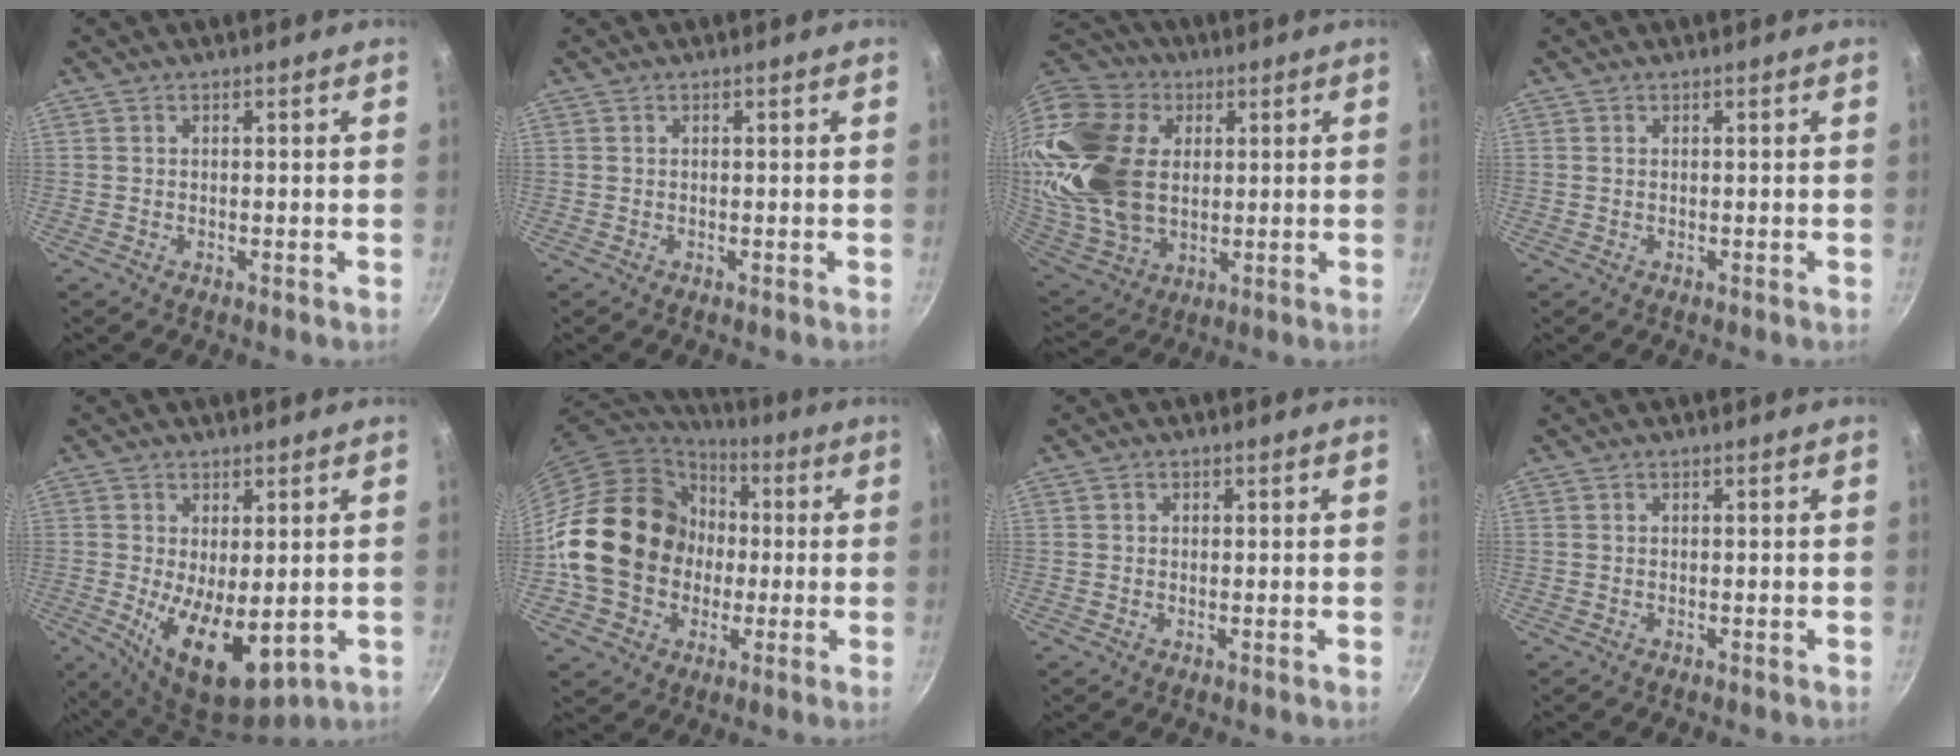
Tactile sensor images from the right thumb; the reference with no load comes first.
{"total": 0.0}
{"total": 27.4, "force": [5.5, 19.2, 18.8], "torque": [-0.388, 0.001, 0.111]}
{"total": 0.0}
{"total": 12.3, "force": [-1.3, 6.2, 10.5], "torque": [-0.157, -0.022, -0.004]}
{"total": 21.9, "force": [-0.7, 18.4, 11.8], "torque": [-0.189, 0.037, -0.005]}
{"total": 1.0, "force": [0.2, 0.9, 0.3], "torque": [-0.002, 0.002, 0.002]}
{"total": 0.0}